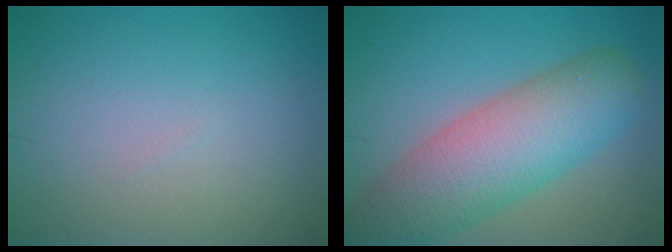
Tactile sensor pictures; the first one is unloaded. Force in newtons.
{"total": 8.9, "press": 8.9, "slide": 0.6}